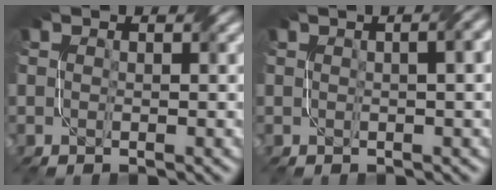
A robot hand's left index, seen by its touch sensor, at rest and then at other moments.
{"total": 5.1, "force": [1.5, 2.4, 4.2], "torque": [-0.027, 0.034, -0.006]}